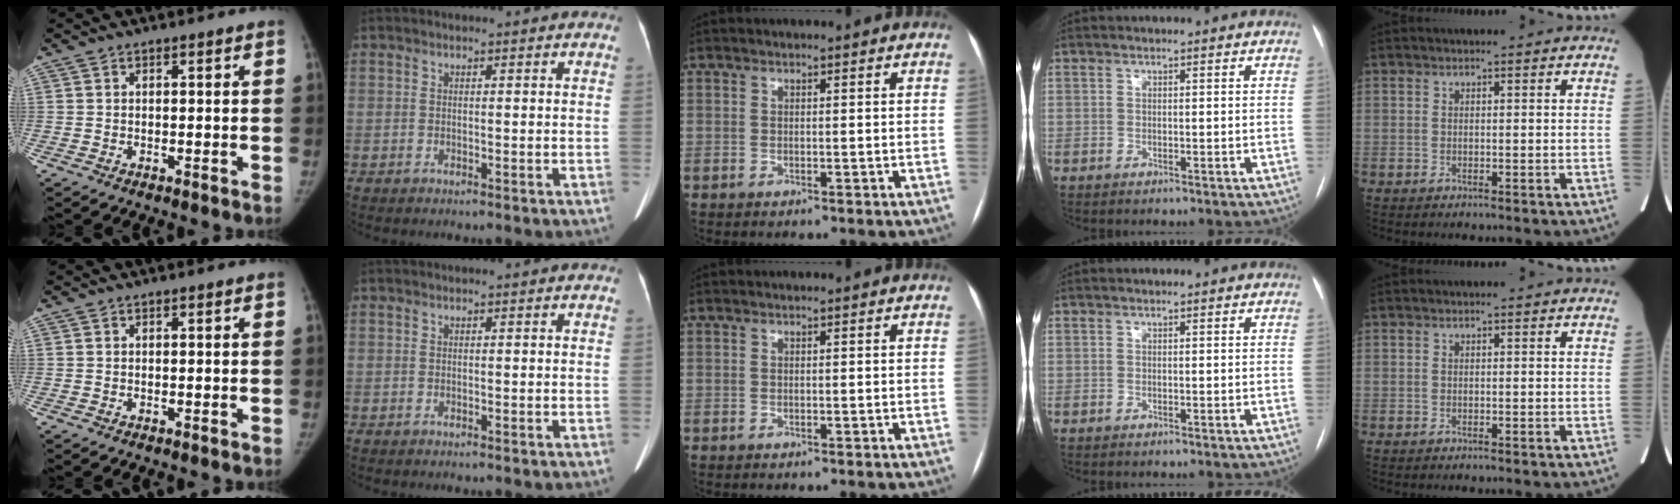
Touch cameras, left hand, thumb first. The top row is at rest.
{}